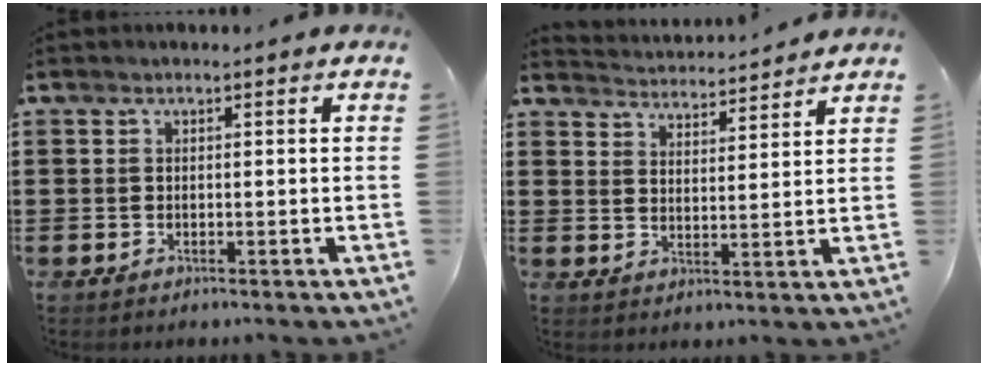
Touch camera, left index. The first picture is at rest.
{"total": 3.4, "force": [3.4, -0.3, -0.3], "torque": [-0.010, -0.025, 0.057]}